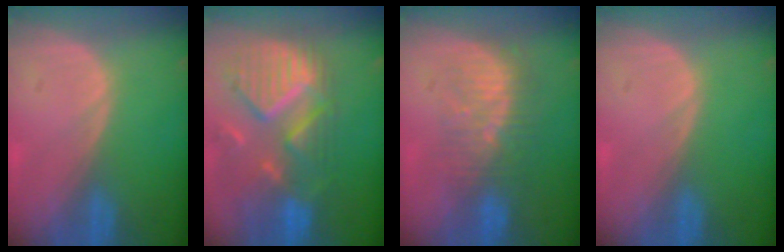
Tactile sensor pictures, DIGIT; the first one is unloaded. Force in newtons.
{"total": 12.0, "press": 10.5, "slide": 5.8}
{"total": 7.9, "press": 7.5, "slide": 2.5}
{"total": 0.0}